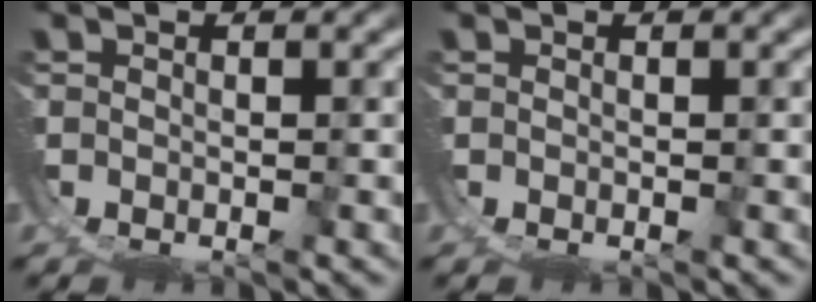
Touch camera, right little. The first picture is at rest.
{"total": 0.0}